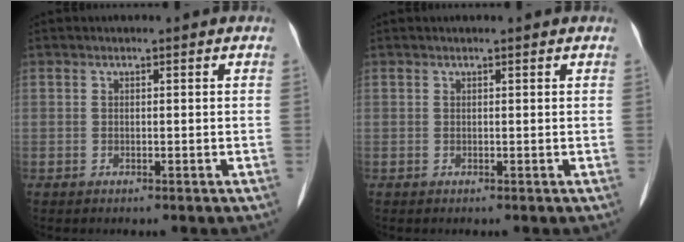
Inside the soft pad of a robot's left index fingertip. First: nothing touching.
{"total": 1.4, "force": [1.3, 0.1, 0.6], "torque": [-0.011, 0.013, 0.015]}